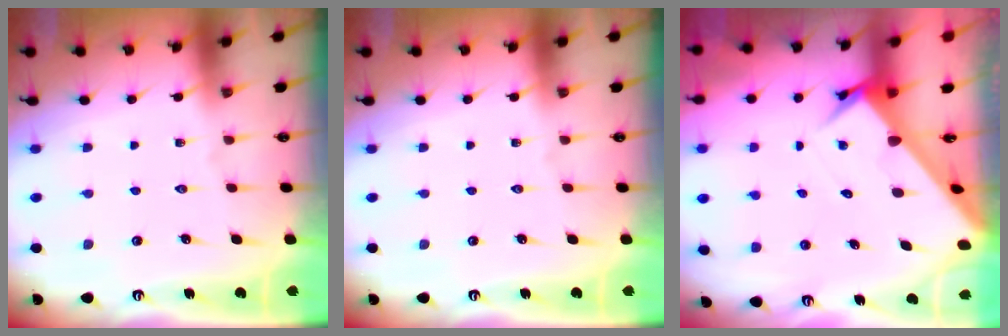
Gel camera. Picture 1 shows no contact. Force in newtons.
{"total": 0.0}
{"total": 3.9, "press": 3.9, "slide": 0.3}